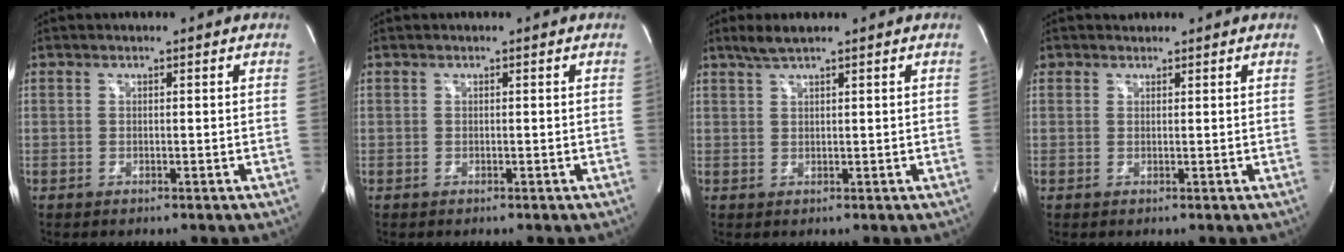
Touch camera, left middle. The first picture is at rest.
{"total": 0.0}
{"total": 2.7, "force": [2.1, 0.0, 1.6], "torque": [-0.043, 0.006, 0.045]}
{"total": 1.1, "force": [0.9, 0.7, -0.1], "torque": [0.002, 0.007, 0.013]}